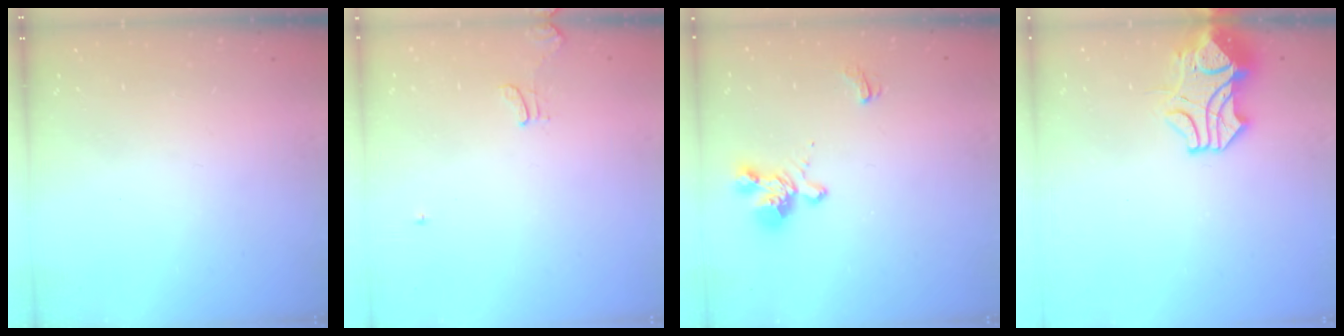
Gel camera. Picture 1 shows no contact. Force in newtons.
{"total": 1.3, "press": 1.2, "slide": 0.5}
{"total": 1.4, "press": 0.2, "slide": 1.4}
{"total": 2.8, "press": 2.5, "slide": 1.2}